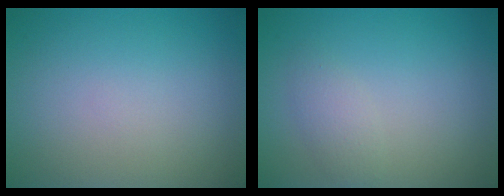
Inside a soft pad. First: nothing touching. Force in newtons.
{"total": 1.6, "press": 1.6, "slide": 0.1}